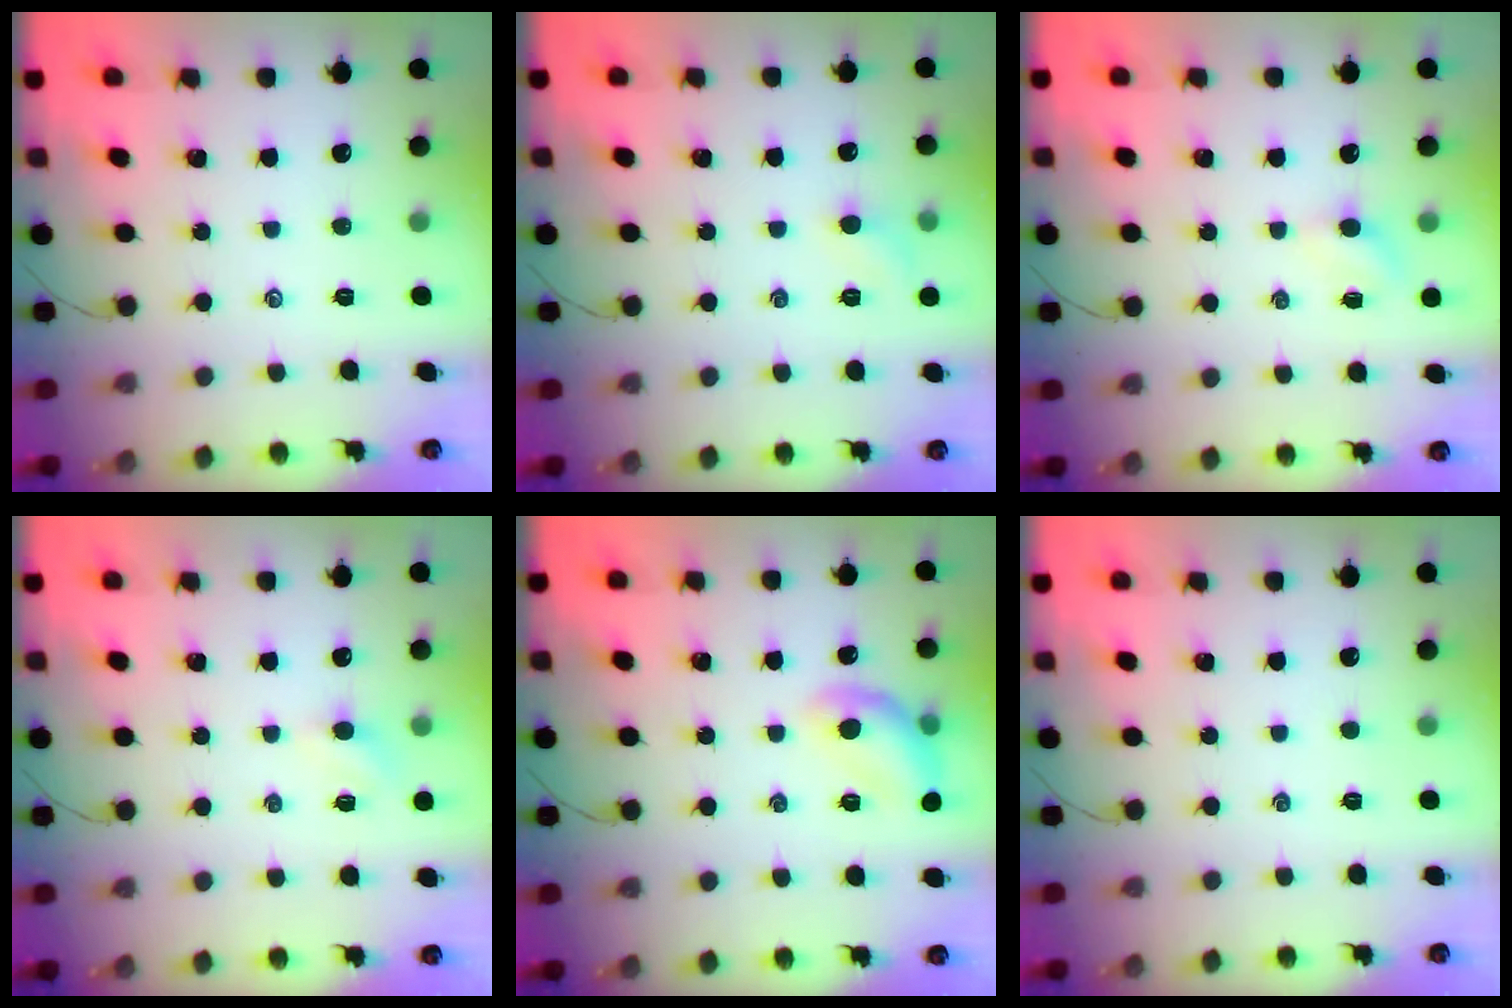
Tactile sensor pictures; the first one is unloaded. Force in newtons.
{"total": 4.8, "press": 4.5, "slide": 1.4}
{"total": 3.0, "press": 2.8, "slide": 0.9}
{"total": 3.2, "press": 3.1, "slide": 1.0}
{"total": 11.6, "press": 11.6, "slide": 0.6}
{"total": 0.0}